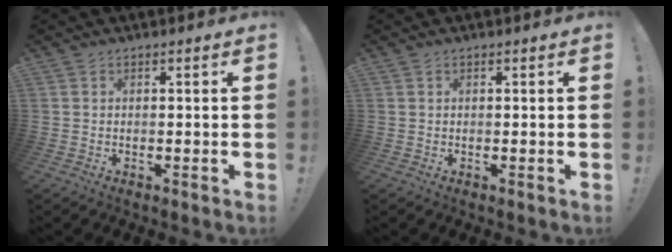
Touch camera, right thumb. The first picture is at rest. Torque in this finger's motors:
{"motor_torque": [0.03, 0.15, -0.18, 0.07, 0.06]}